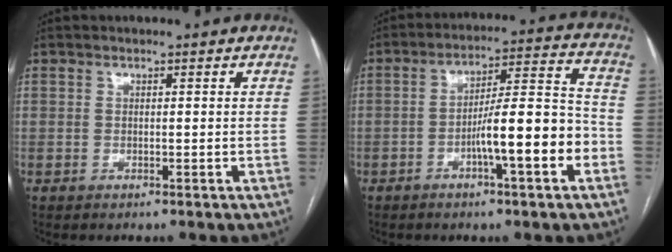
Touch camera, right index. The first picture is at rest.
{"total": 12.0, "force": [-4.3, 1.0, 11.1], "torque": [-0.174, 0.017, -0.065]}